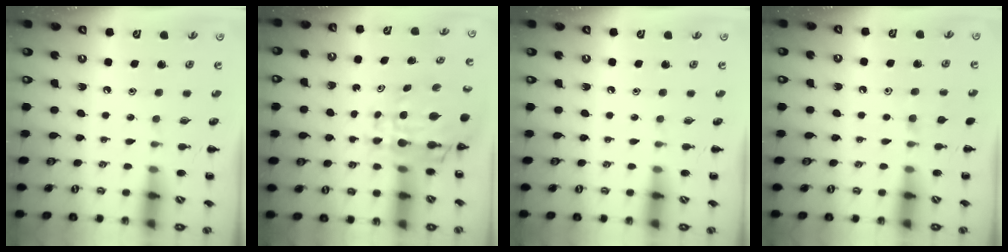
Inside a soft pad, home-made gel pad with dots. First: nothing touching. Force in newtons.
{"total": 8.8, "press": 8.3, "slide": 3.0}
{"total": 0.0}
{"total": 5.5, "press": 5.1, "slide": 2.0}